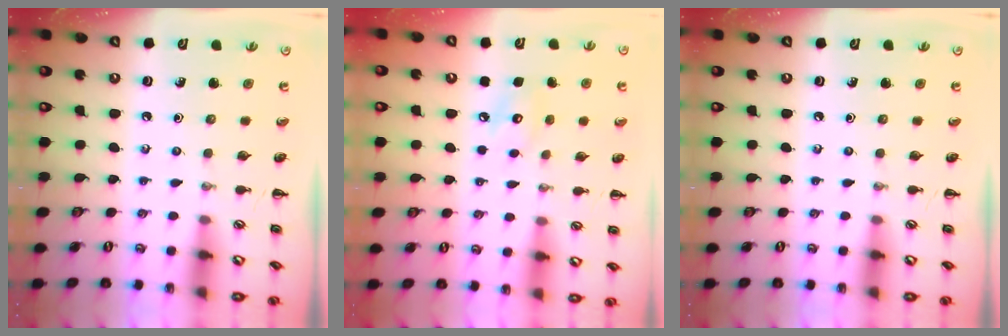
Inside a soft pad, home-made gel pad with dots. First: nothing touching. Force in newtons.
{"total": 6.2, "press": 6.1, "slide": 1.1}
{"total": 0.0}